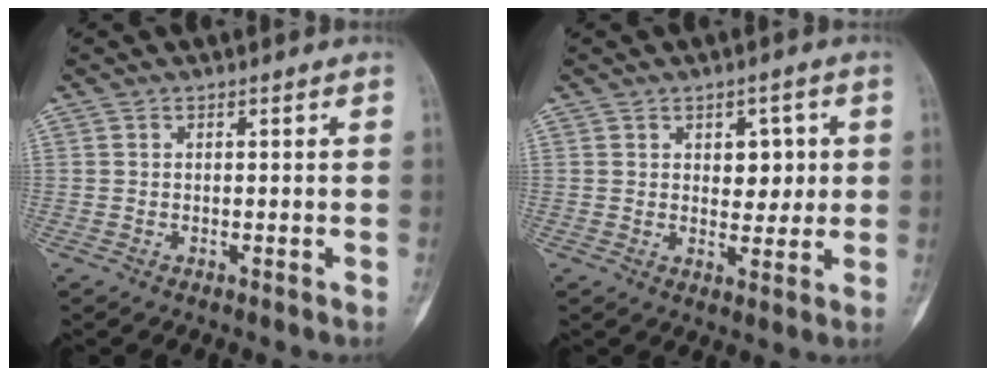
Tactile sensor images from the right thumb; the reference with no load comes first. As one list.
[{"total": 5.6, "force": [1.4, 3.6, 4.0], "torque": [-0.021, -0.008, 0.019]}]